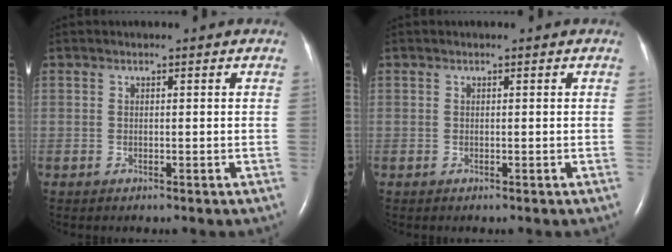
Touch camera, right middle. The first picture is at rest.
{"total": 0.0}